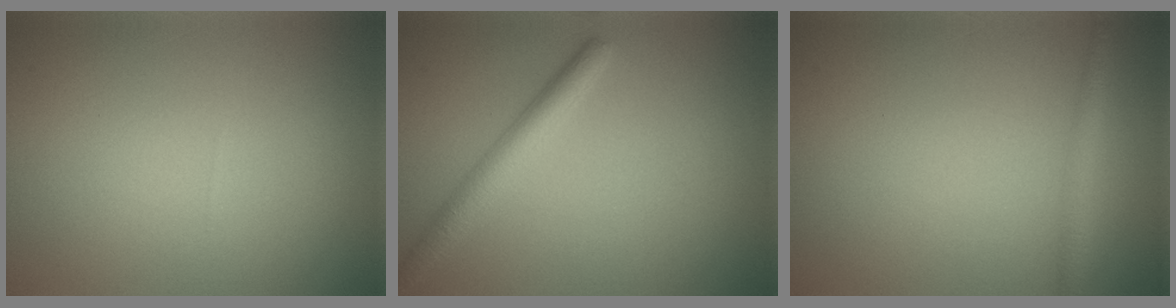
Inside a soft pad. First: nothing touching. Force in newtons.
{"total": 2.8, "press": 2.8, "slide": 0.1}
{"total": 1.5, "press": 1.5, "slide": 0.0}